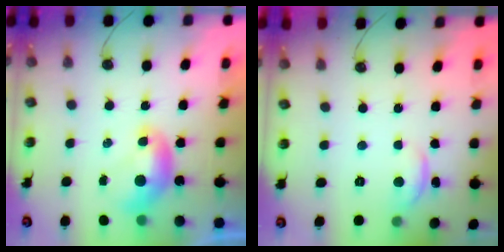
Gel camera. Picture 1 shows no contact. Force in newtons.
{"total": 0.8, "press": 0.5, "slide": 0.6}